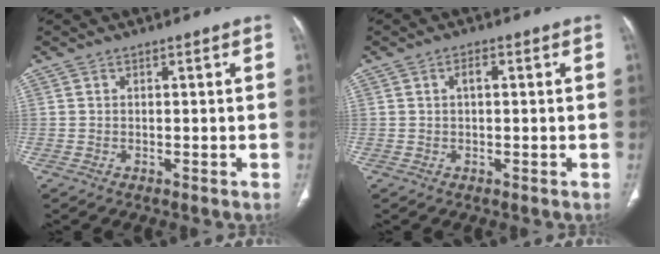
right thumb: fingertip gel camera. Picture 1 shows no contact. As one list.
[{"total": 1.8, "force": [0.3, 0.9, 1.5], "torque": [-0.029, 0.006, 0.004]}]